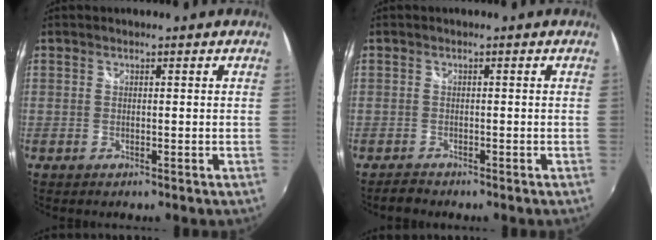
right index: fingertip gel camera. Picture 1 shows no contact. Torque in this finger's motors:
{"motor_torque": [-0.29, 0.03, -0.57, -0.20]}